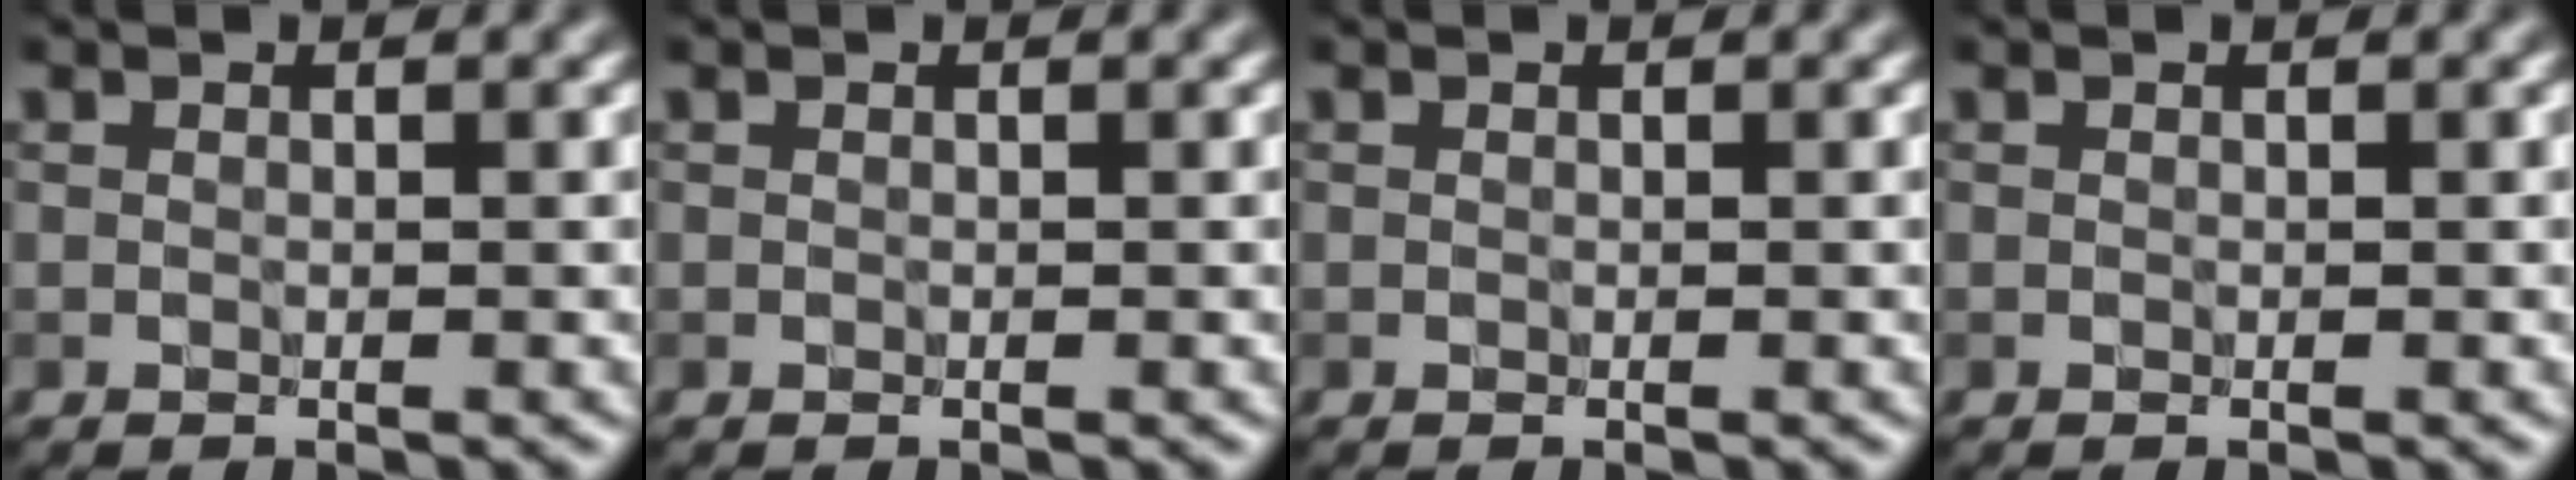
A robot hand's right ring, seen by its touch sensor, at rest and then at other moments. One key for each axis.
{"total": 0.0}
{"total": 0.0}
{"total": 0.0}